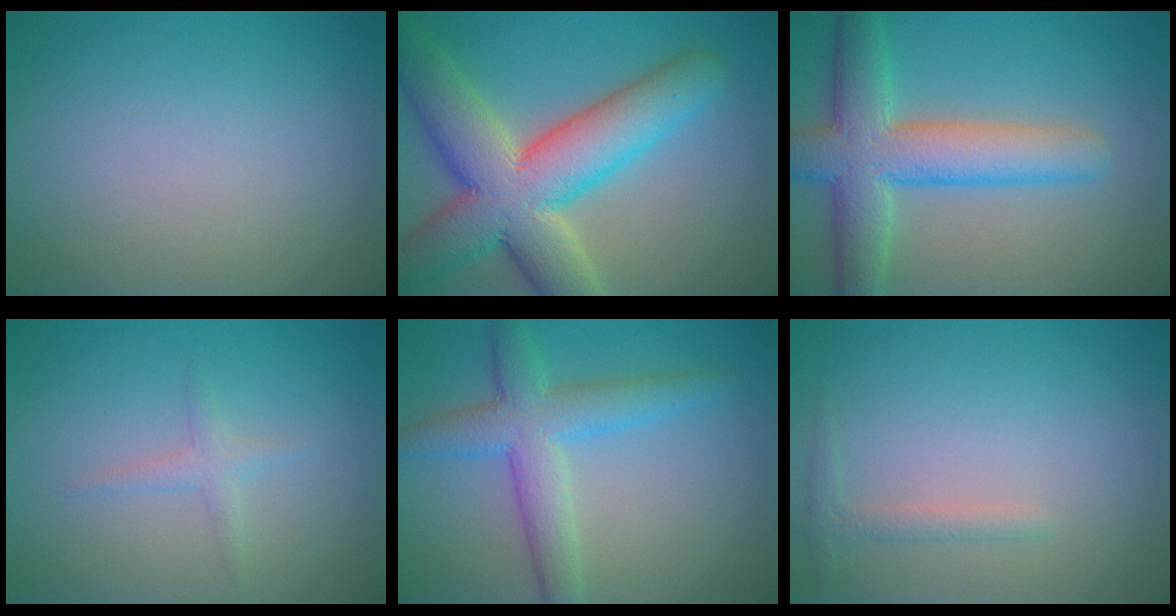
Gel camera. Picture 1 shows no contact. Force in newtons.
{"total": 12.1, "press": 12.1, "slide": 0.7}
{"total": 7.8, "press": 7.7, "slide": 0.3}
{"total": 1.3, "press": 1.3, "slide": 0.0}
{"total": 5.3, "press": 5.3, "slide": 0.1}
{"total": 1.3, "press": 1.3, "slide": 0.1}